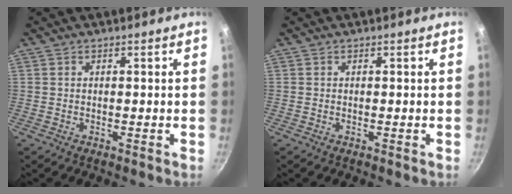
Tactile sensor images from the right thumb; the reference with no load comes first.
{"total": 0.0}